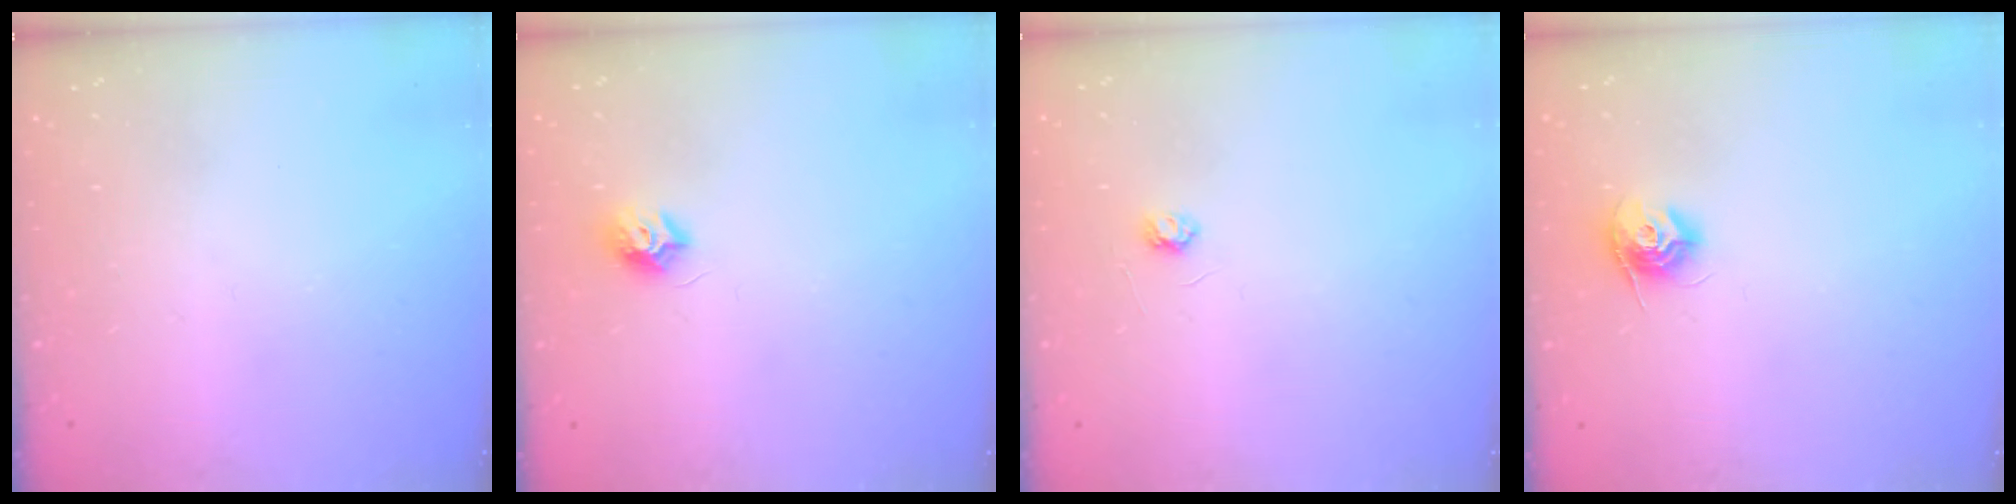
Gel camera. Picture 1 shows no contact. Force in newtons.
{"total": 7.6, "press": 7.6, "slide": 0.2}
{"total": 2.6, "press": 2.6, "slide": 0.3}
{"total": 9.6, "press": 9.6, "slide": 0.4}